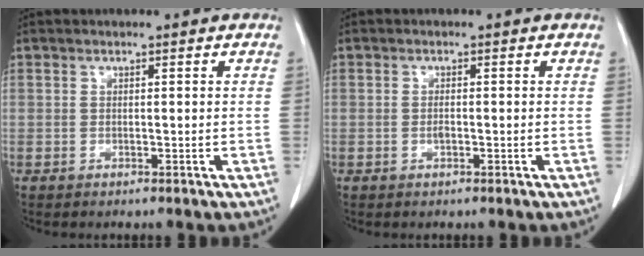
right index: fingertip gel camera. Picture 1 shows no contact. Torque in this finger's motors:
{"motor_torque": [-0.03, 0.03, 0.07, 0.01]}